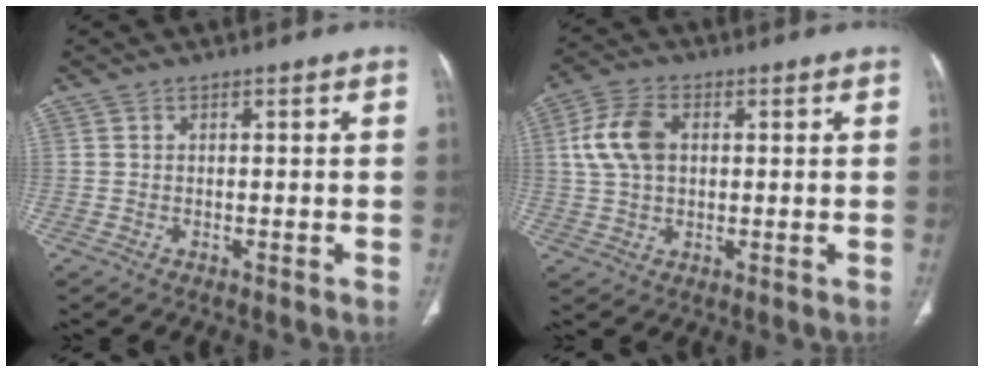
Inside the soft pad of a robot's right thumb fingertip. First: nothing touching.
{"total": 9.0, "force": [1.7, 5.9, 6.5], "torque": [-0.134, 0.012, 0.033]}